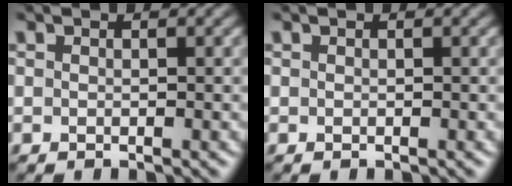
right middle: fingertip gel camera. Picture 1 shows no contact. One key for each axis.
{"total": 0.0}